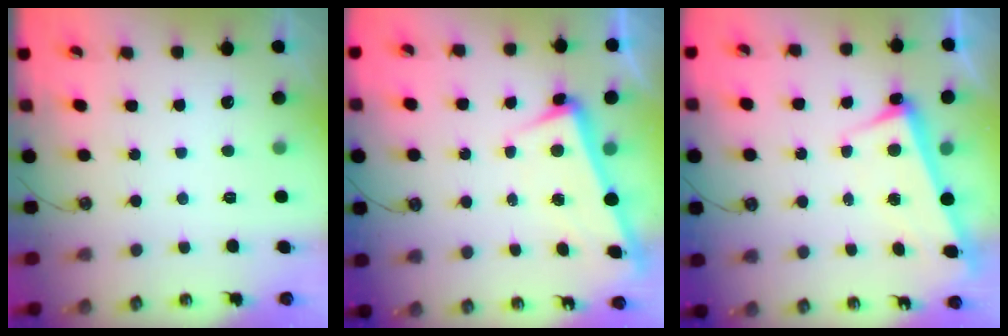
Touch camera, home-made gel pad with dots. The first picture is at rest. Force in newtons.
{"total": 3.3, "press": 3.1, "slide": 1.1}
{"total": 3.5, "press": 3.4, "slide": 0.9}